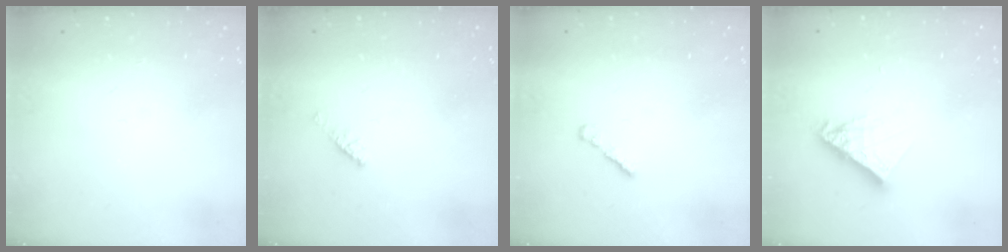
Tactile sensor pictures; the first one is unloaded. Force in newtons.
{"total": 4.1, "press": 4.0, "slide": 0.6}
{"total": 1.6, "press": 1.5, "slide": 0.5}
{"total": 10.2, "press": 10.2, "slide": 0.9}